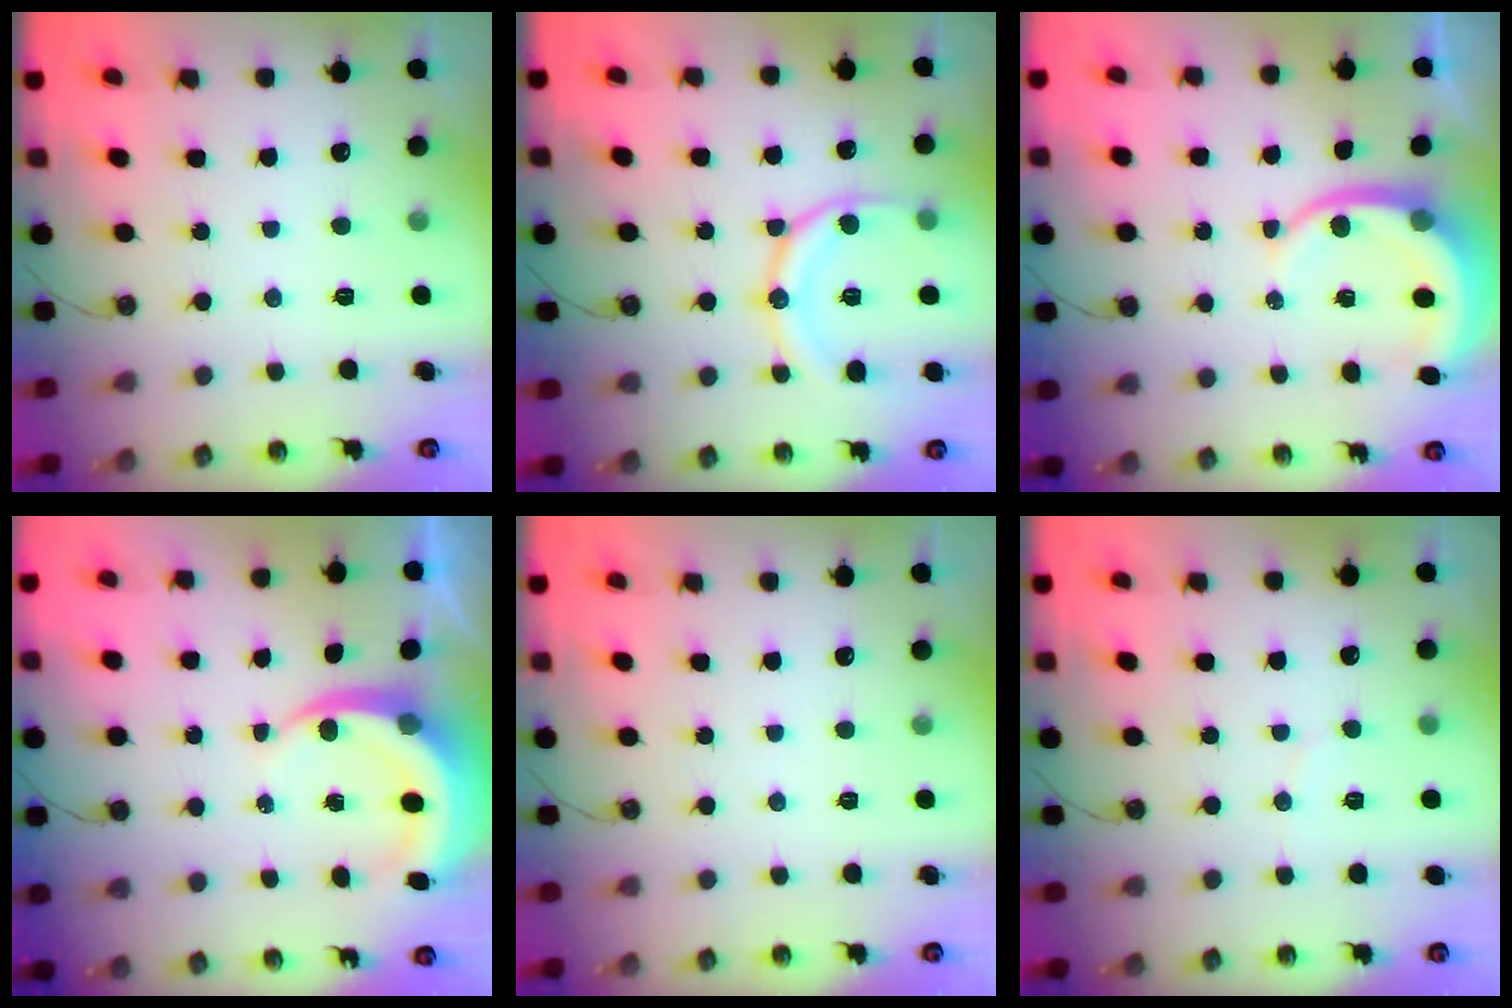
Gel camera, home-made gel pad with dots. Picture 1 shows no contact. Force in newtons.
{"total": 14.3, "press": 14.2, "slide": 1.4}
{"total": 7.3, "press": 7.3, "slide": 0.9}
{"total": 6.9, "press": 6.9, "slide": 0.9}
{"total": 0.0}
{"total": 3.4, "press": 3.4, "slide": 0.3}